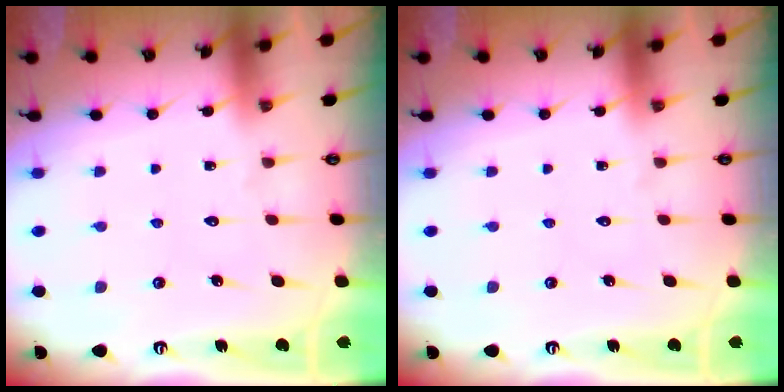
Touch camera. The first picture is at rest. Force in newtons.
{"total": 0.0}